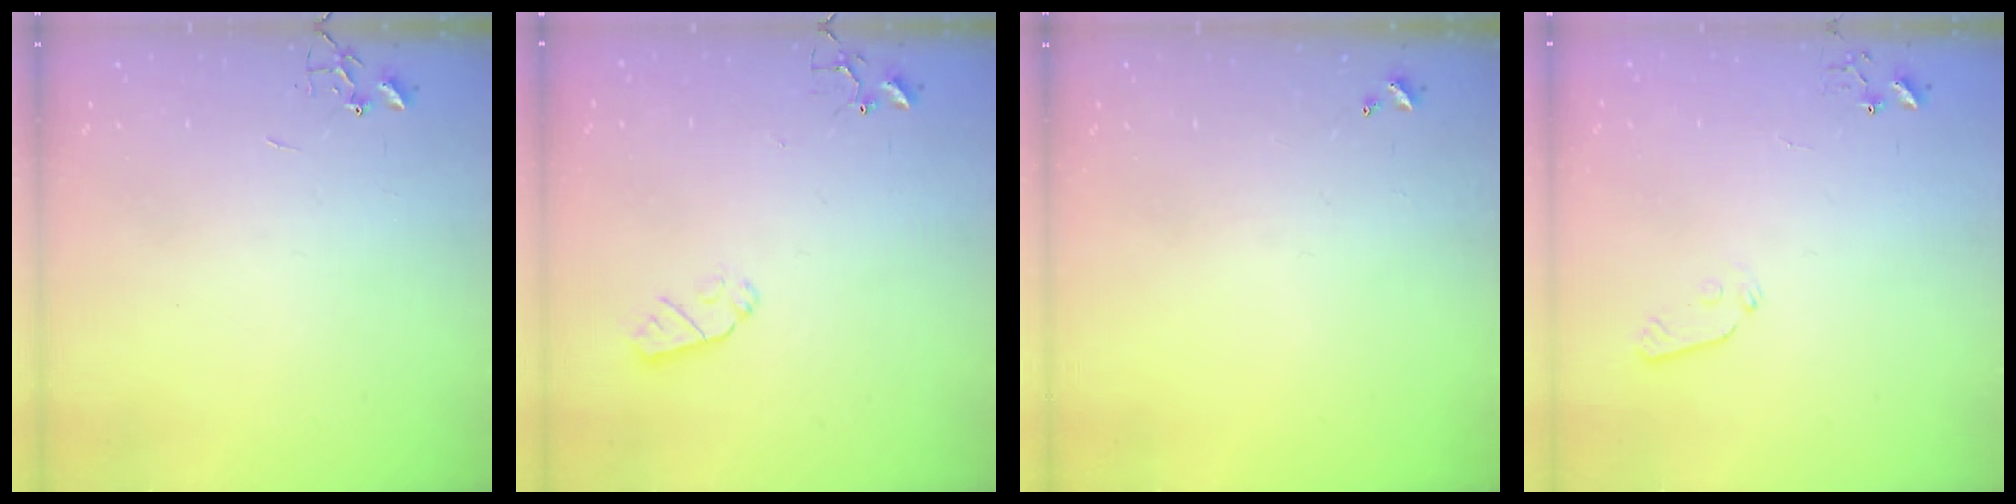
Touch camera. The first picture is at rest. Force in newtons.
{"total": 5.5, "press": 5.5, "slide": 0.4}
{"total": 0.0}
{"total": 4.8, "press": 4.7, "slide": 0.7}